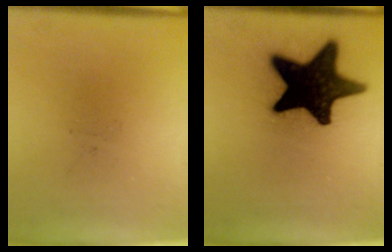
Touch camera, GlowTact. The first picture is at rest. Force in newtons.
{"total": 19.4}